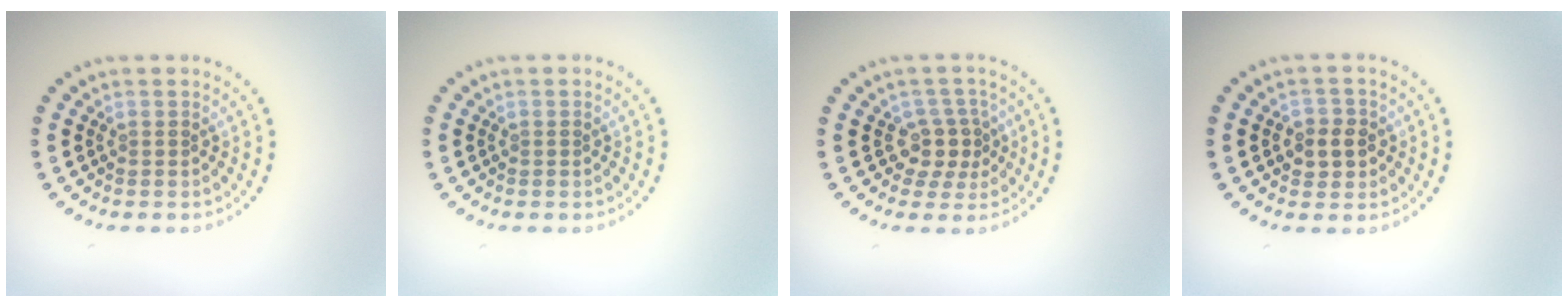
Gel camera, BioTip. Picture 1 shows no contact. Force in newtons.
{"total": 0.0}
{"total": 2.7, "press": 2.1, "slide": 1.8}
{"total": 2.3, "press": 2.3, "slide": 0.6}